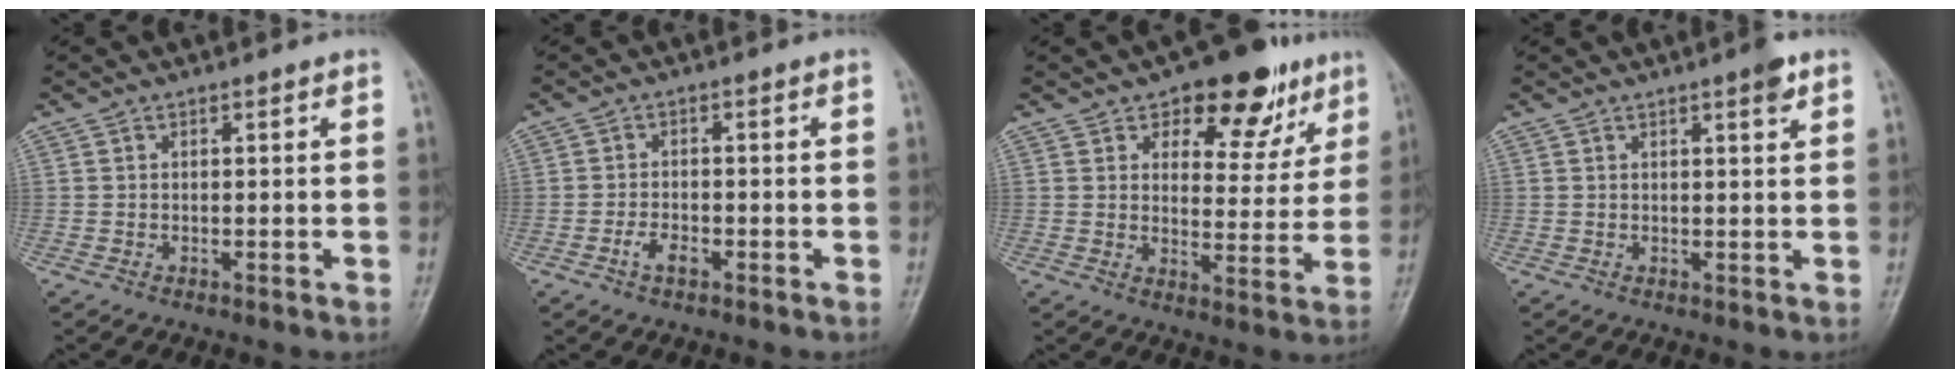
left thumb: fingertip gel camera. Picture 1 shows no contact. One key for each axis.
{"total": 2.9, "fx": -1.5, "fy": 1.5, "fz": 2.0, "tx": -0.037, "ty": 0.010, "tz": -0.027}
{"total": 13.9, "fx": 8.4, "fy": 7.5, "fz": 8.3, "tx": -0.053, "ty": -0.034, "tz": 0.117}
{"total": 2.7, "fx": 1.6, "fy": 0.4, "fz": 2.1, "tx": -0.027, "ty": -0.008, "tz": 0.021}